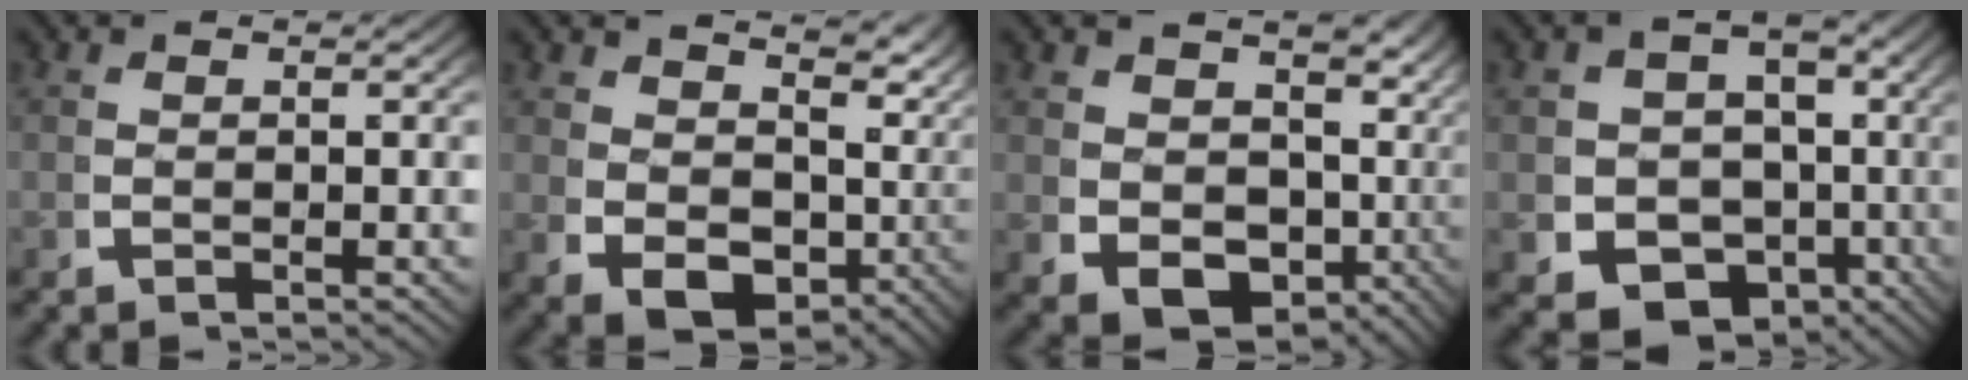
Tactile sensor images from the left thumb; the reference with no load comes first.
{"total": 7.7, "force": [1.4, 4.6, 6.0], "torque": [-0.109, -0.024, 0.044]}
{"total": 8.8, "force": [0.1, 6.0, 6.5], "torque": [-0.138, -0.050, 0.033]}
{"total": 14.5, "force": [-4.8, 11.5, 7.4], "torque": [-0.147, -0.078, -0.051]}